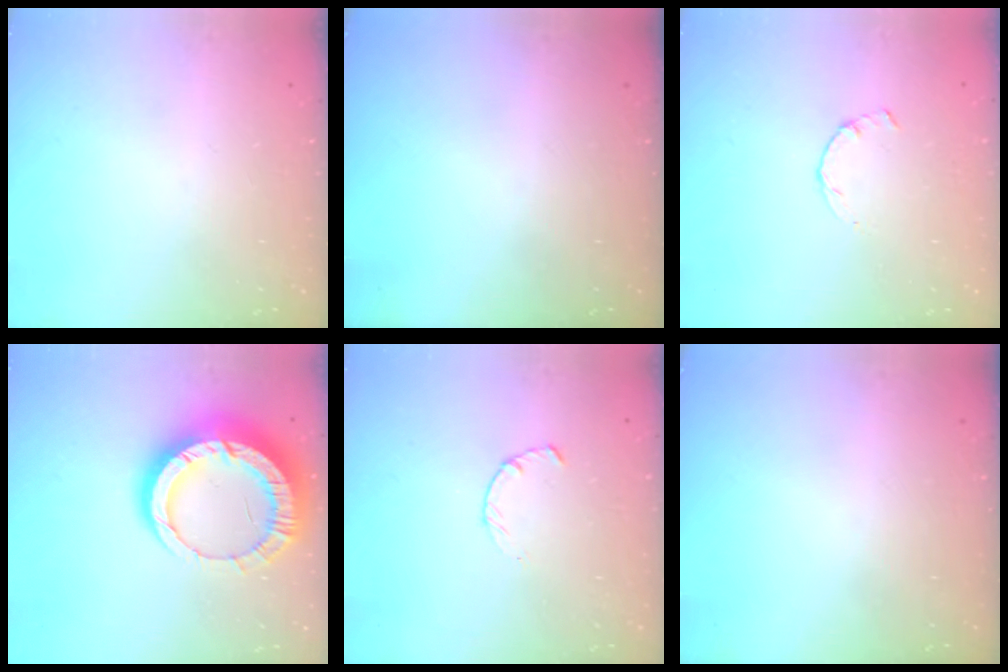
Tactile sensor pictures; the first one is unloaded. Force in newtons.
{"total": 0.0}
{"total": 0.8, "press": 0.7, "slide": 0.2}
{"total": 17.1, "press": 17.0, "slide": 1.9}
{"total": 2.4, "press": 2.3, "slide": 0.4}
{"total": 0.0}